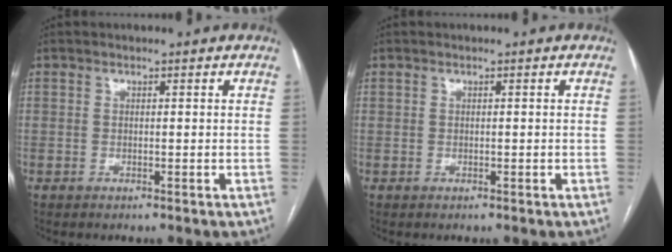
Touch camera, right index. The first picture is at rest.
{"total": 0.0}